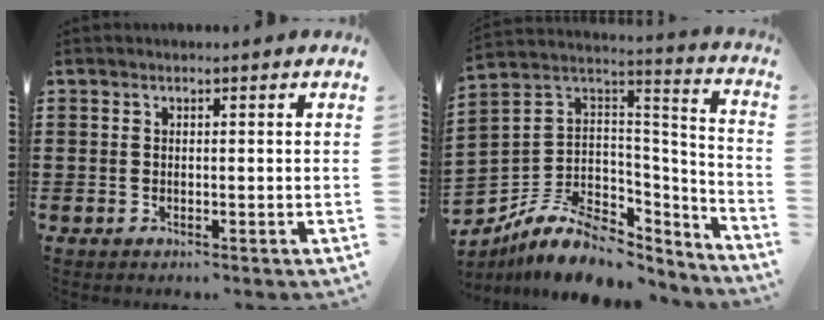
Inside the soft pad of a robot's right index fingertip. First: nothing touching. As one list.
[{"total": 9.7, "force": [-5.6, 6.4, 4.6], "torque": [-0.110, 0.010, -0.099]}]